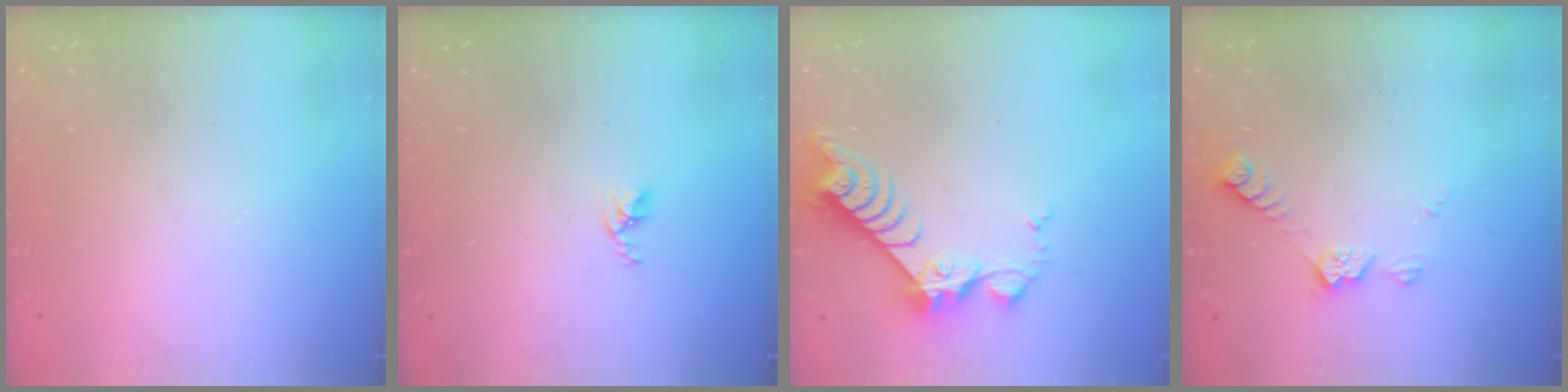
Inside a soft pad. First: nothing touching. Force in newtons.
{"total": 2.5, "press": 2.5, "slide": 0.4}
{"total": 8.4, "press": 8.3, "slide": 0.8}
{"total": 7.1, "press": 7.0, "slide": 1.1}